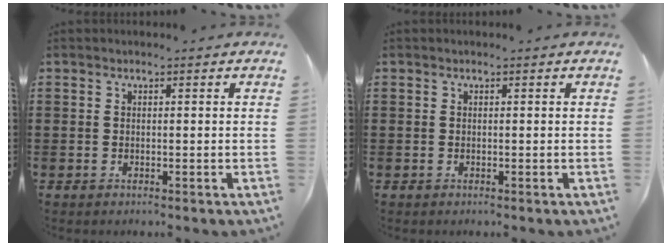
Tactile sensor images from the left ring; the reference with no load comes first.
{"total": 0.0}